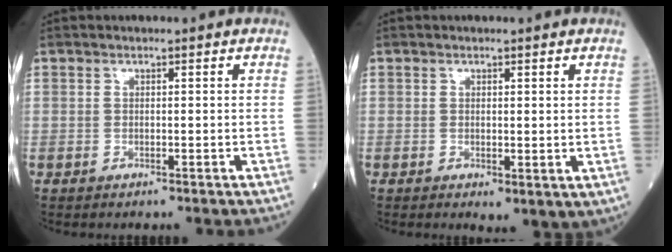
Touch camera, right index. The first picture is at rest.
{"total": 2.9, "force": [0.1, 1.3, 2.6], "torque": [-0.039, -0.012, 0.009]}